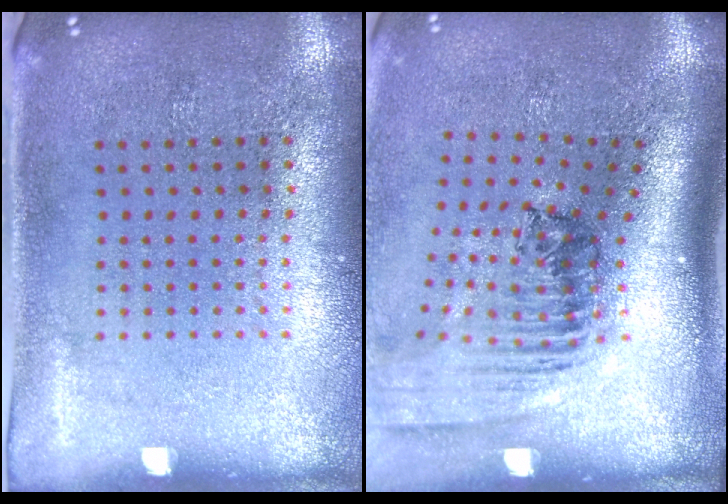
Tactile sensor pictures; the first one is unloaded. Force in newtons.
{"total": 2.4, "press": 1.7, "slide": 1.7}